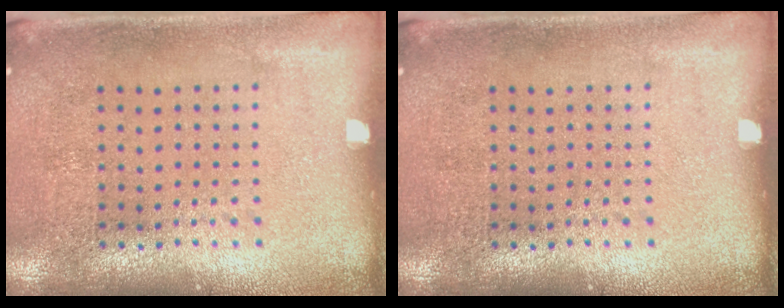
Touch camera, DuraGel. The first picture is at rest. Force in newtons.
{"total": 0.0}